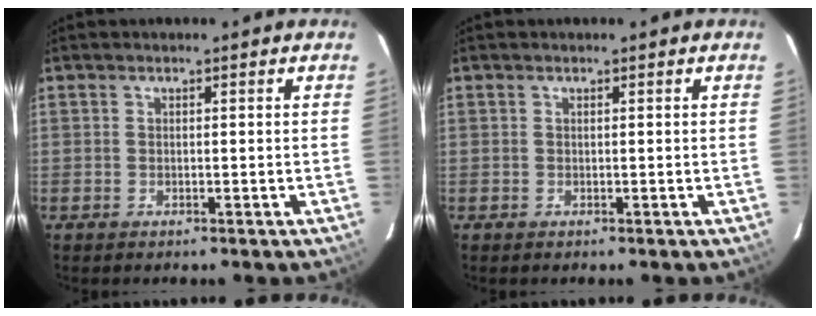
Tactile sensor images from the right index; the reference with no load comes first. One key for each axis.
{"total": 0.0}